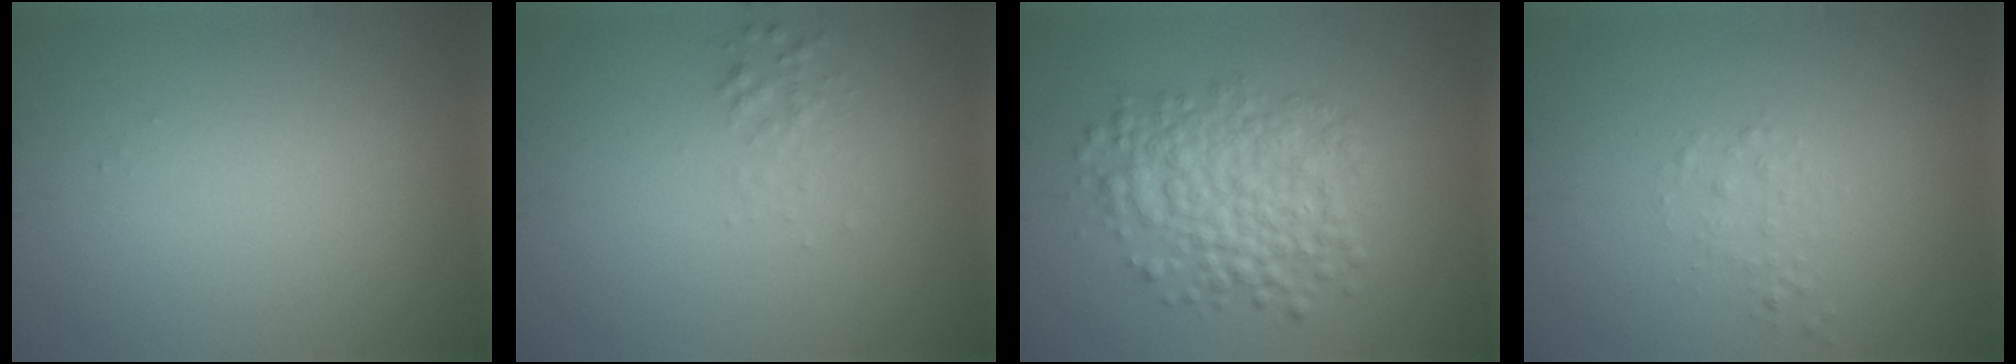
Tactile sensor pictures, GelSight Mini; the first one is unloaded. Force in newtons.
{"total": 1.1, "press": 1.1, "slide": 0.0}
{"total": 5.9, "press": 5.9, "slide": 0.1}
{"total": 1.0, "press": 1.0, "slide": 0.0}